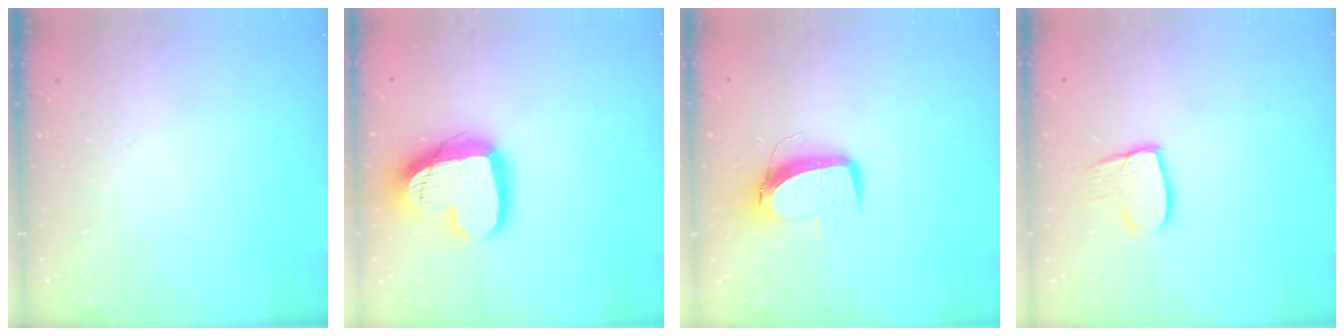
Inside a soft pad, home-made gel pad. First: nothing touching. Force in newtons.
{"total": 17.4, "press": 17.4, "slide": 1.4}
{"total": 9.9, "press": 9.9, "slide": 0.8}
{"total": 9.5, "press": 9.4, "slide": 0.8}